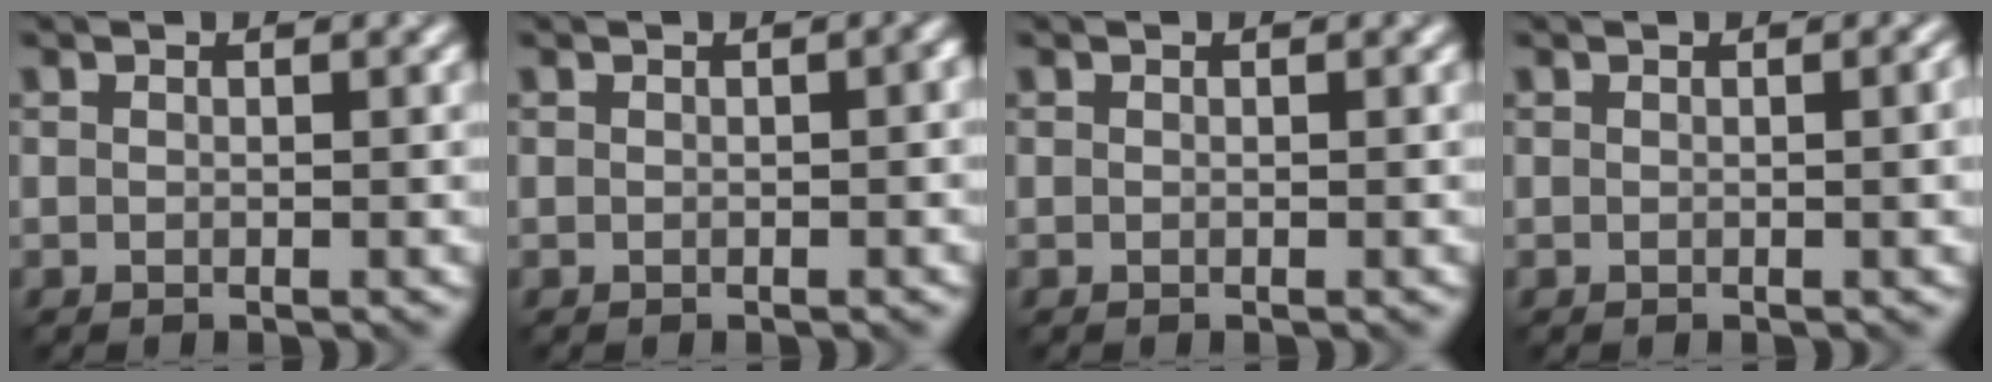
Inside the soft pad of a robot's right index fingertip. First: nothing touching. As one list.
[{"total": 0.8, "force": [-0.1, 0.1, 0.8], "torque": [-0.009, 0.004, 0.002]}, {"total": 0.0}, {"total": 2.0, "force": [0.1, 0.6, 1.9], "torque": [-0.018, 0.005, -0.001]}]